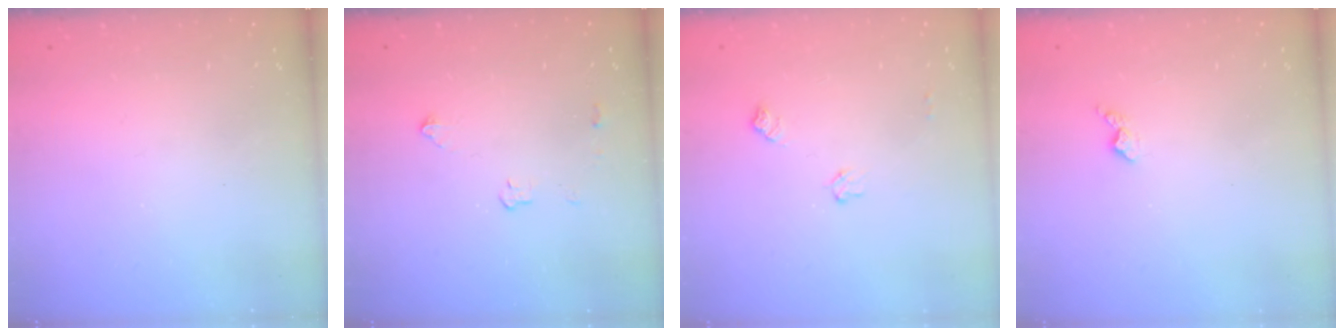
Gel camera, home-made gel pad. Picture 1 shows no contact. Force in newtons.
{"total": 2.9, "press": 2.9, "slide": 0.5}
{"total": 5.1, "press": 5.1, "slide": 0.8}
{"total": 2.9, "press": 2.9, "slide": 0.5}